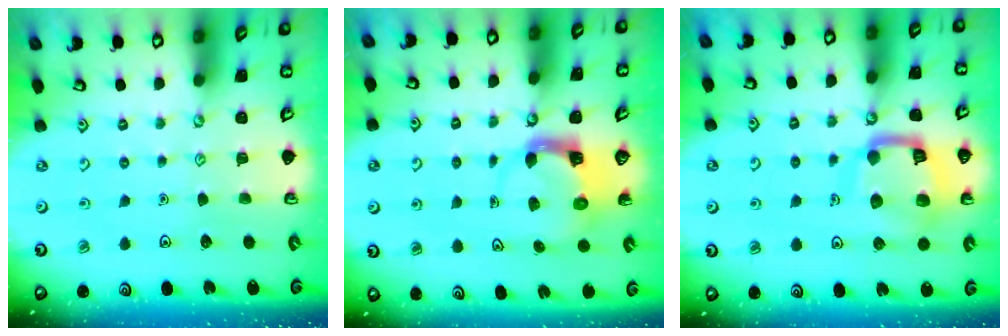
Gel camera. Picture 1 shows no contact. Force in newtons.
{"total": 3.9, "press": 3.9, "slide": 0.4}
{"total": 14.8, "press": 14.7, "slide": 1.6}